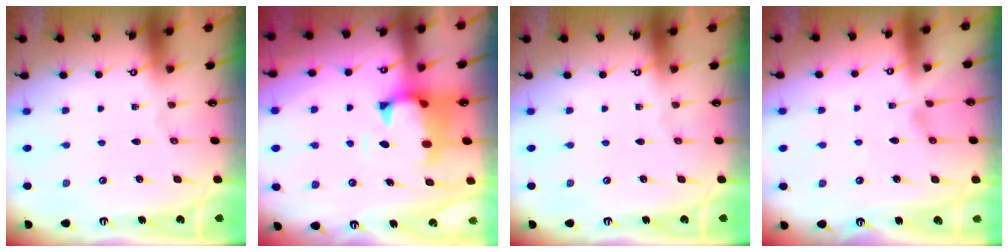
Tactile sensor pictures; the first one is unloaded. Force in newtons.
{"total": 1.5, "press": 1.1, "slide": 1.1}
{"total": 0.0}
{"total": 0.0}